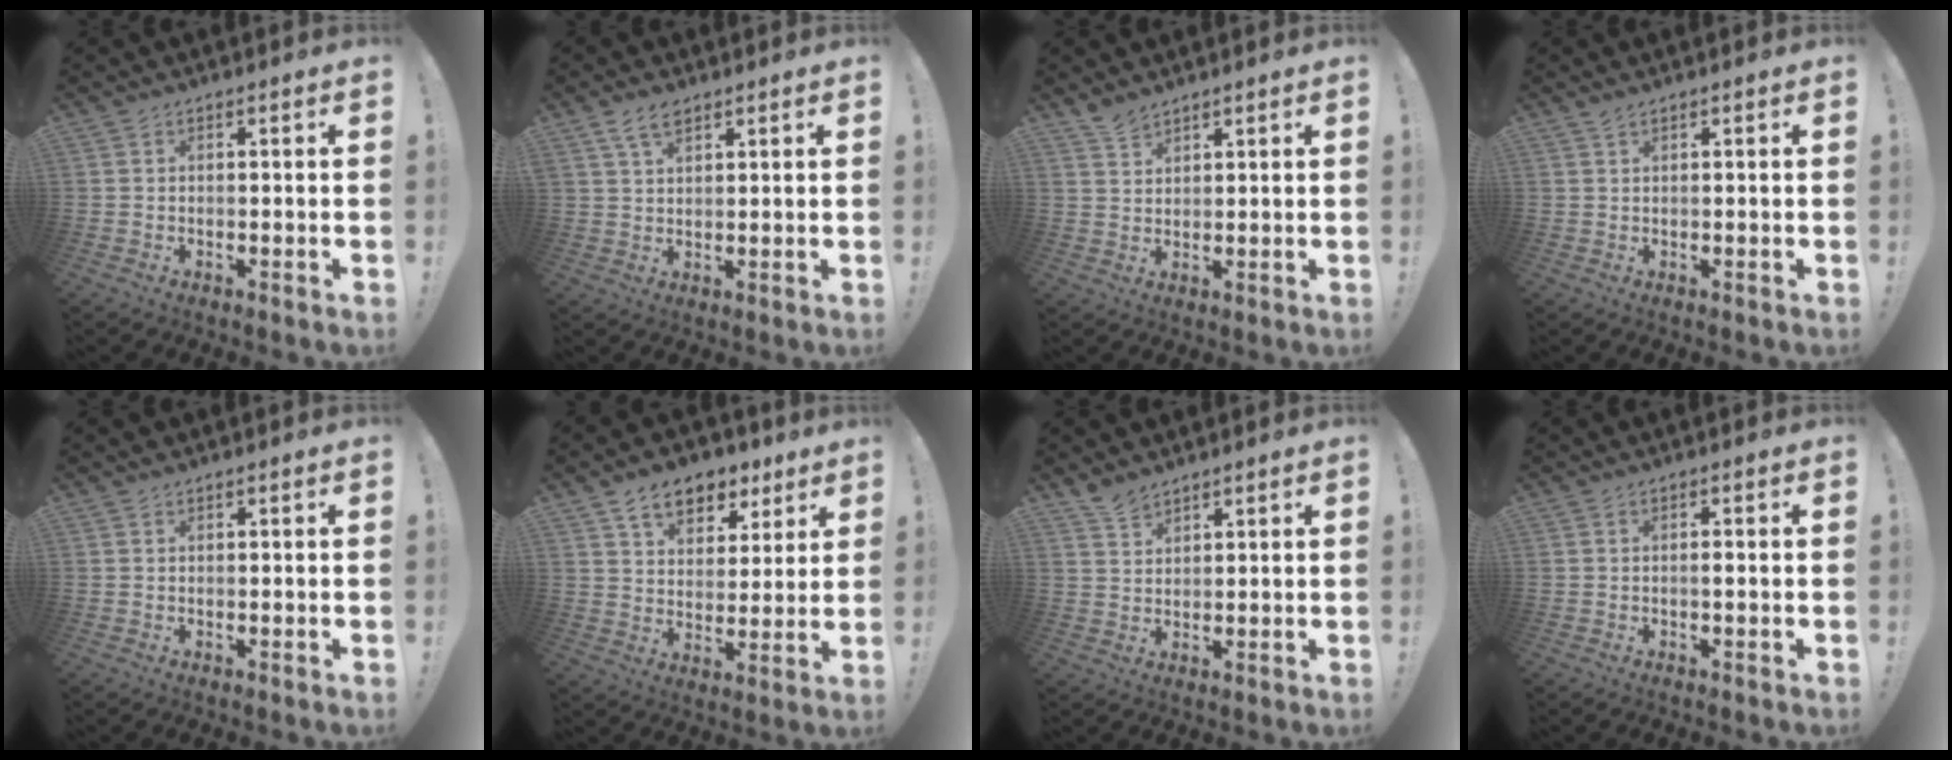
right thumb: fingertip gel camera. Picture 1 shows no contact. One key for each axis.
{"total": 4.9, "fx": 3.2, "fy": 2.3, "fz": 2.9, "tx": -0.048, "ty": -0.010, "tz": 0.060}
{"total": 3.8, "fx": 3.4, "fy": 1.4, "fz": 1.1, "tx": -0.014, "ty": -0.021, "tz": 0.062}
{"total": 1.2, "fx": 1.0, "fy": 0.3, "fz": 0.6, "tx": -0.014, "ty": 0.003, "tz": 0.019}
{"total": 0.6, "fx": 0.5, "fy": 0.2, "fz": 0.0, "tx": 0.007, "ty": -0.003, "tz": 0.010}
{"total": 11.4, "fx": 7.2, "fy": 7.1, "fz": 5.2, "tx": -0.069, "ty": -0.041, "tz": 0.133}
{"total": 4.3, "fx": 3.8, "fy": 1.7, "fz": 1.2, "tx": -0.019, "ty": -0.022, "tz": 0.070}
{"total": 1.0, "fx": -0.4, "fy": 0.1, "fz": 0.9, "tx": -0.011, "ty": -0.002, "tz": -0.009}